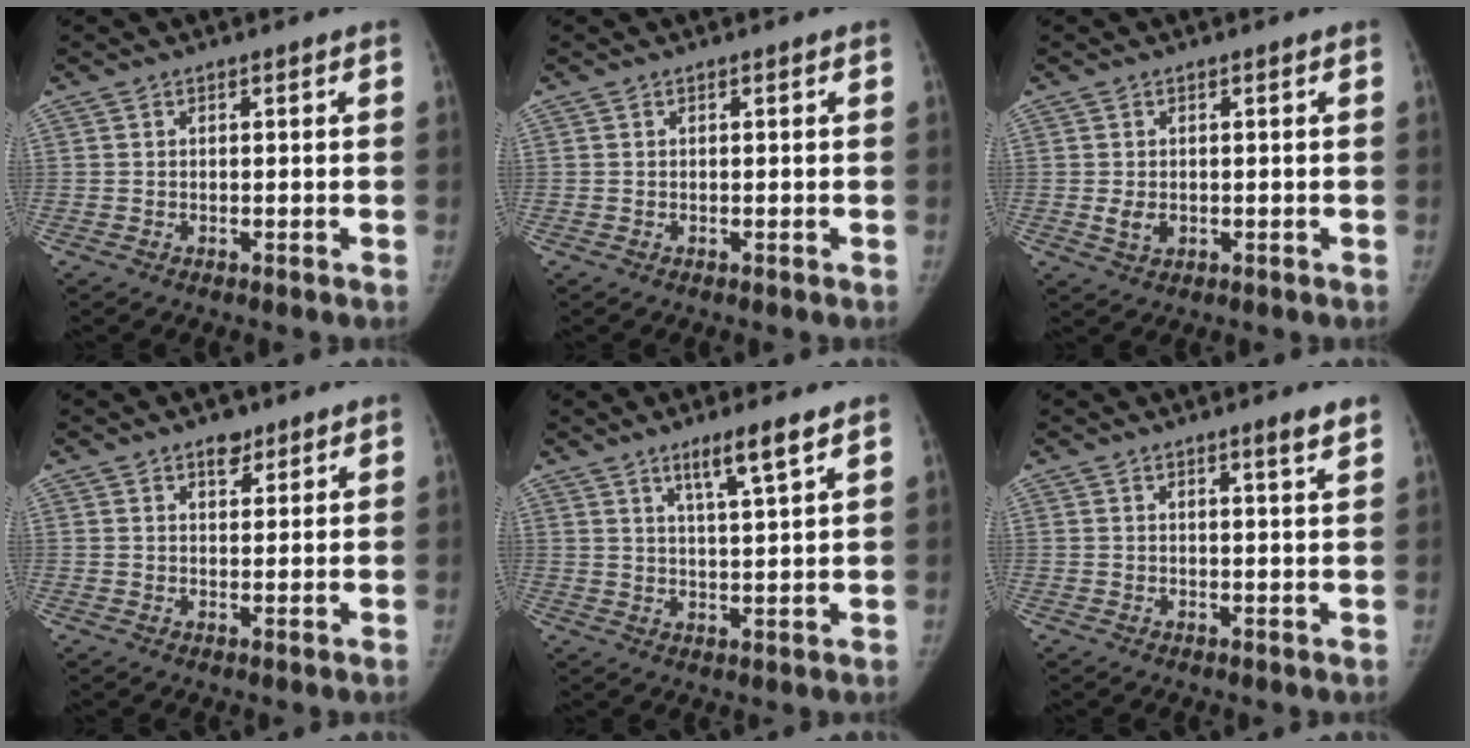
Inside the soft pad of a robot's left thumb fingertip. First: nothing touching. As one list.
[{"total": 0.0}, {"total": 2.4, "force": [-0.3, 1.7, 1.6], "torque": [-0.025, -0.003, -0.001]}, {"total": 3.1, "force": [2.1, 1.8, 1.4], "torque": [-0.004, -0.012, 0.032]}, {"total": 6.2, "force": [4.0, 0.2, 4.7], "torque": [-0.083, -0.029, 0.073]}, {"total": 2.9, "force": [2.1, 0.0, 2.0], "torque": [-0.027, -0.016, 0.030]}]